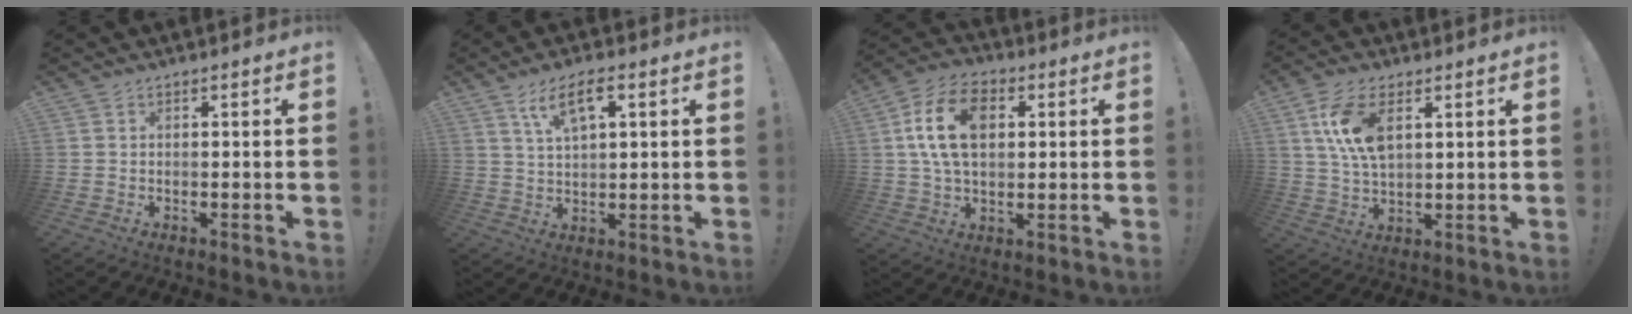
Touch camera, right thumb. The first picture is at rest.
{"total": 7.9, "force": [3.8, 2.8, 6.4], "torque": [-0.111, -0.001, 0.067]}
{"total": 15.5, "force": [3.3, 10.1, 11.2], "torque": [-0.204, 0.006, 0.060]}
{"total": 10.4, "force": [3.6, 5.2, 8.3], "torque": [-0.173, -0.002, 0.066]}